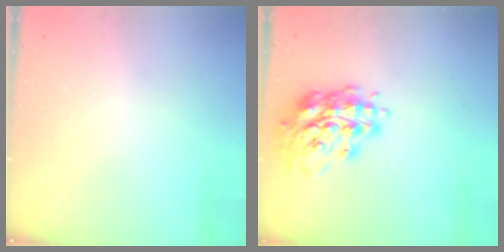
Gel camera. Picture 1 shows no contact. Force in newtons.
{"total": 16.1, "press": 15.9, "slide": 2.1}